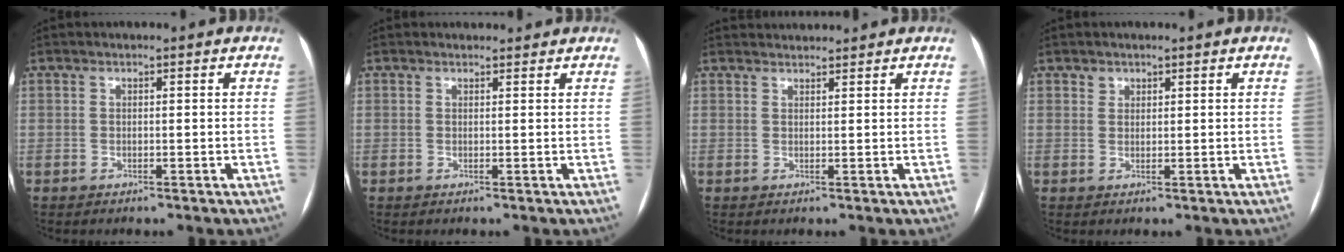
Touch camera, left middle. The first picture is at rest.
{"total": 2.0, "force": [1.9, 0.7, 0.1], "torque": [-0.004, 0.012, 0.022]}
{"total": 3.2, "force": [3.2, 0.3, 0.1], "torque": [-0.006, 0.028, 0.051]}
{"total": 1.2, "force": [0.8, 0.9, 0.0], "torque": [0.008, -0.001, 0.010]}